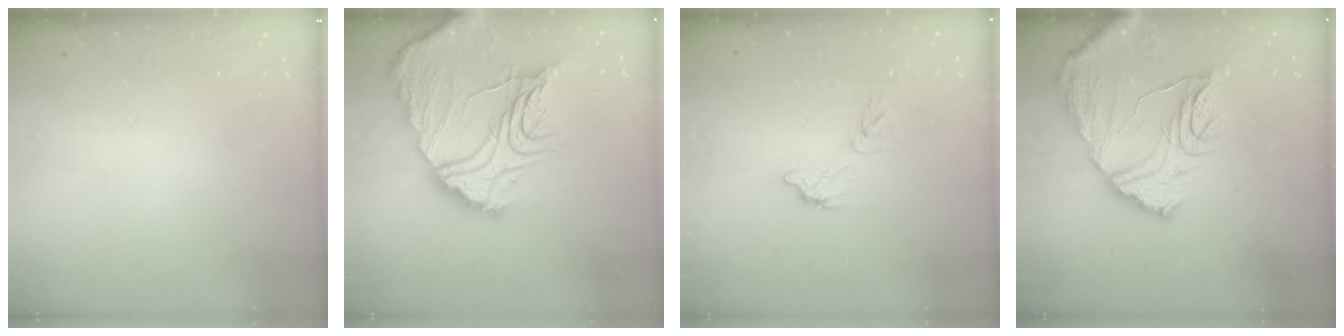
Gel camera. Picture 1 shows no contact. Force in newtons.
{"total": 22.0, "press": 21.9, "slide": 2.1}
{"total": 7.4, "press": 7.4, "slide": 0.3}
{"total": 16.2, "press": 16.1, "slide": 1.8}